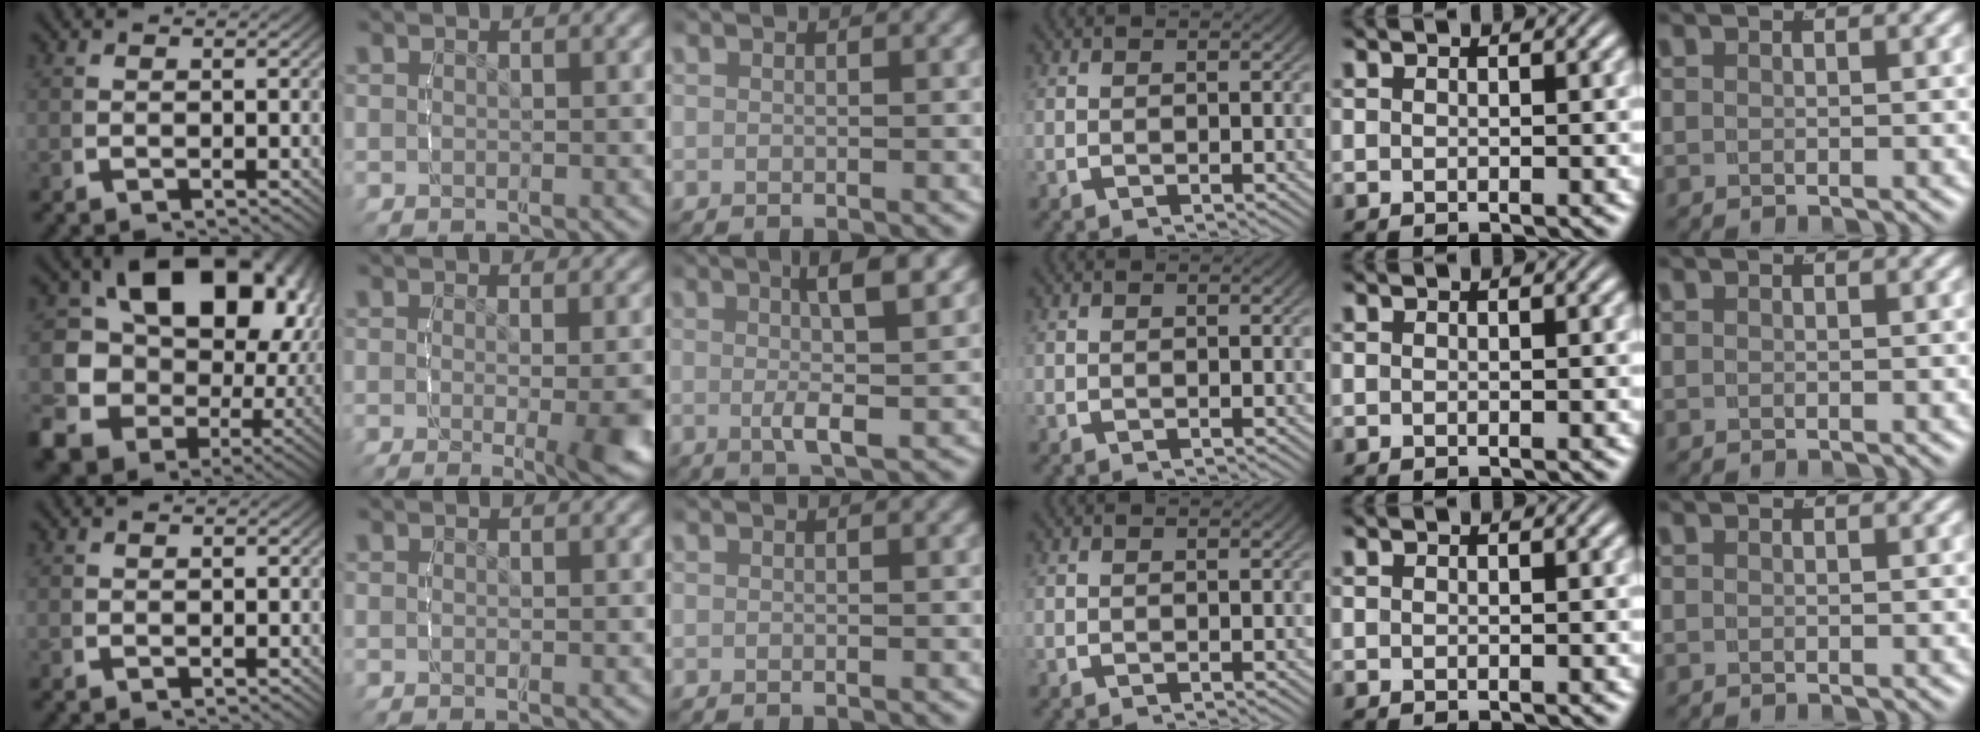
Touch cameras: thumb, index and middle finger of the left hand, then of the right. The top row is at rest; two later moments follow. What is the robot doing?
{"motion": "lift_and_place", "object": "lipstick"}